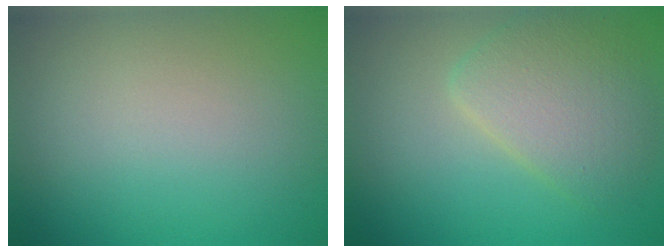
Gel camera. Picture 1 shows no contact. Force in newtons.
{"total": 4.5, "press": 4.5, "slide": 0.2}